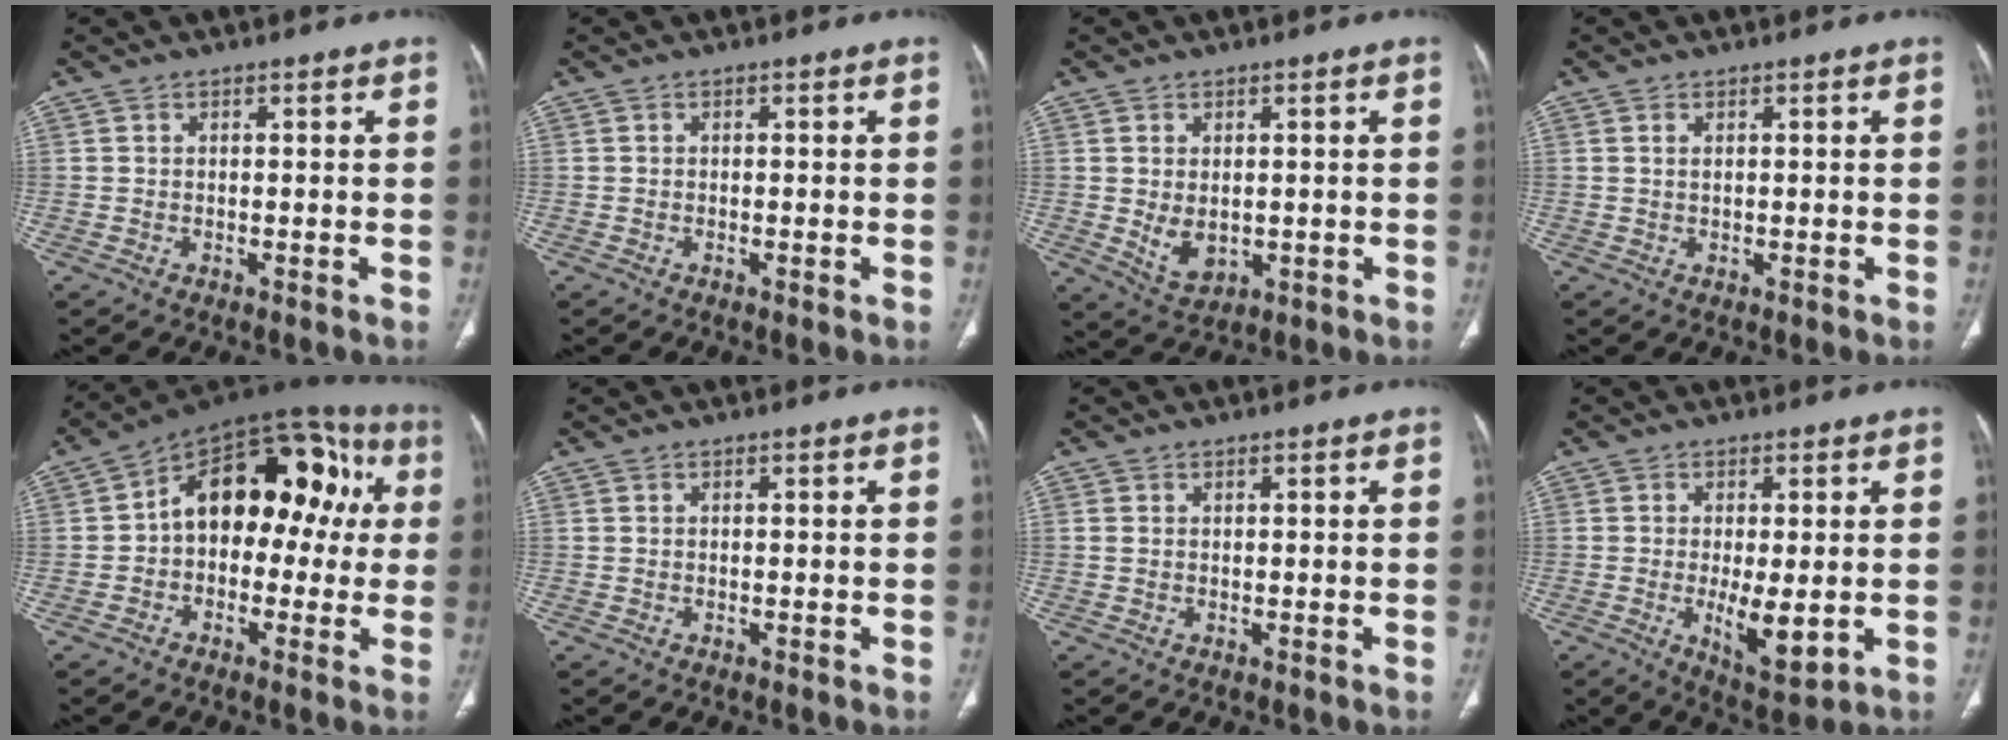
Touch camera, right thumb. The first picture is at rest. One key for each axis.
{"total": 0.0}
{"total": 5.2, "fx": -0.1, "fy": 3.5, "fz": 3.9, "tx": -0.060, "ty": -0.011, "tz": 0.016}
{"total": 0.8, "fx": 0.4, "fy": 0.3, "fz": 0.6, "tx": -0.014, "ty": 0.003, "tz": 0.008}
{"total": 19.5, "fx": 1.9, "fy": 12.5, "fz": 14.9, "tx": -0.158, "ty": 0.057, "tz": 0.014}
{"total": 0.0}
{"total": 0.7, "fx": 0.3, "fy": 0.5, "fz": 0.4, "tx": -0.007, "ty": 0.001, "tz": 0.006}
{"total": 7.7, "fx": -1.1, "fy": 2.7, "fz": 7.2, "tx": -0.116, "ty": -0.022, "tz": -0.009}